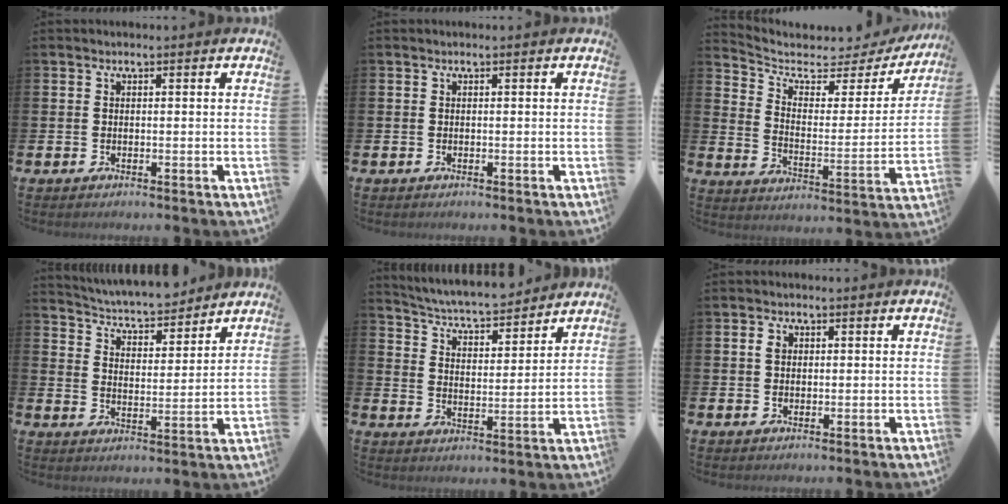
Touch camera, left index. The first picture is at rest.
{"total": 0.0}
{"total": 5.1, "force": [4.3, 2.2, 1.5], "torque": [-0.064, -0.037, 0.065]}
{"total": 5.4, "force": [5.2, 0.9, 0.7], "torque": [-0.045, -0.040, 0.089]}
{"total": 5.6, "force": [5.5, 0.7, 1.1], "torque": [-0.053, -0.044, 0.093]}
{"total": 1.8, "force": [0.8, 1.4, 0.9], "torque": [-0.004, 0.002, 0.011]}